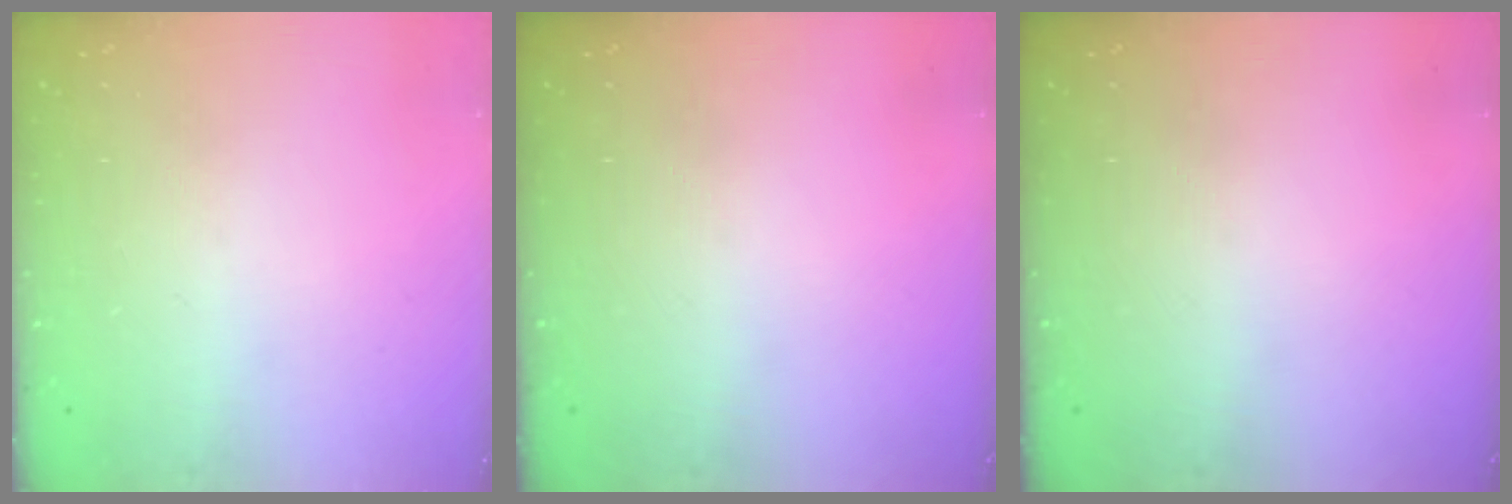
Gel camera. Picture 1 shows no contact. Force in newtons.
{"total": 0.0}
{"total": 0.0}